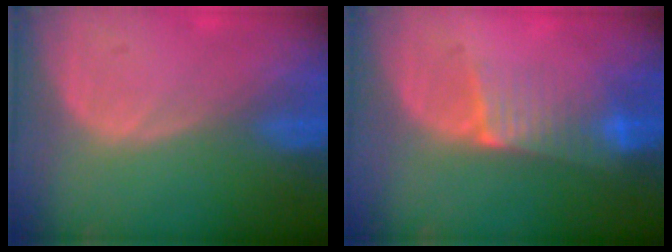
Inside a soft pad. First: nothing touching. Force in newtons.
{"total": 6.4, "press": 5.5, "slide": 3.3}